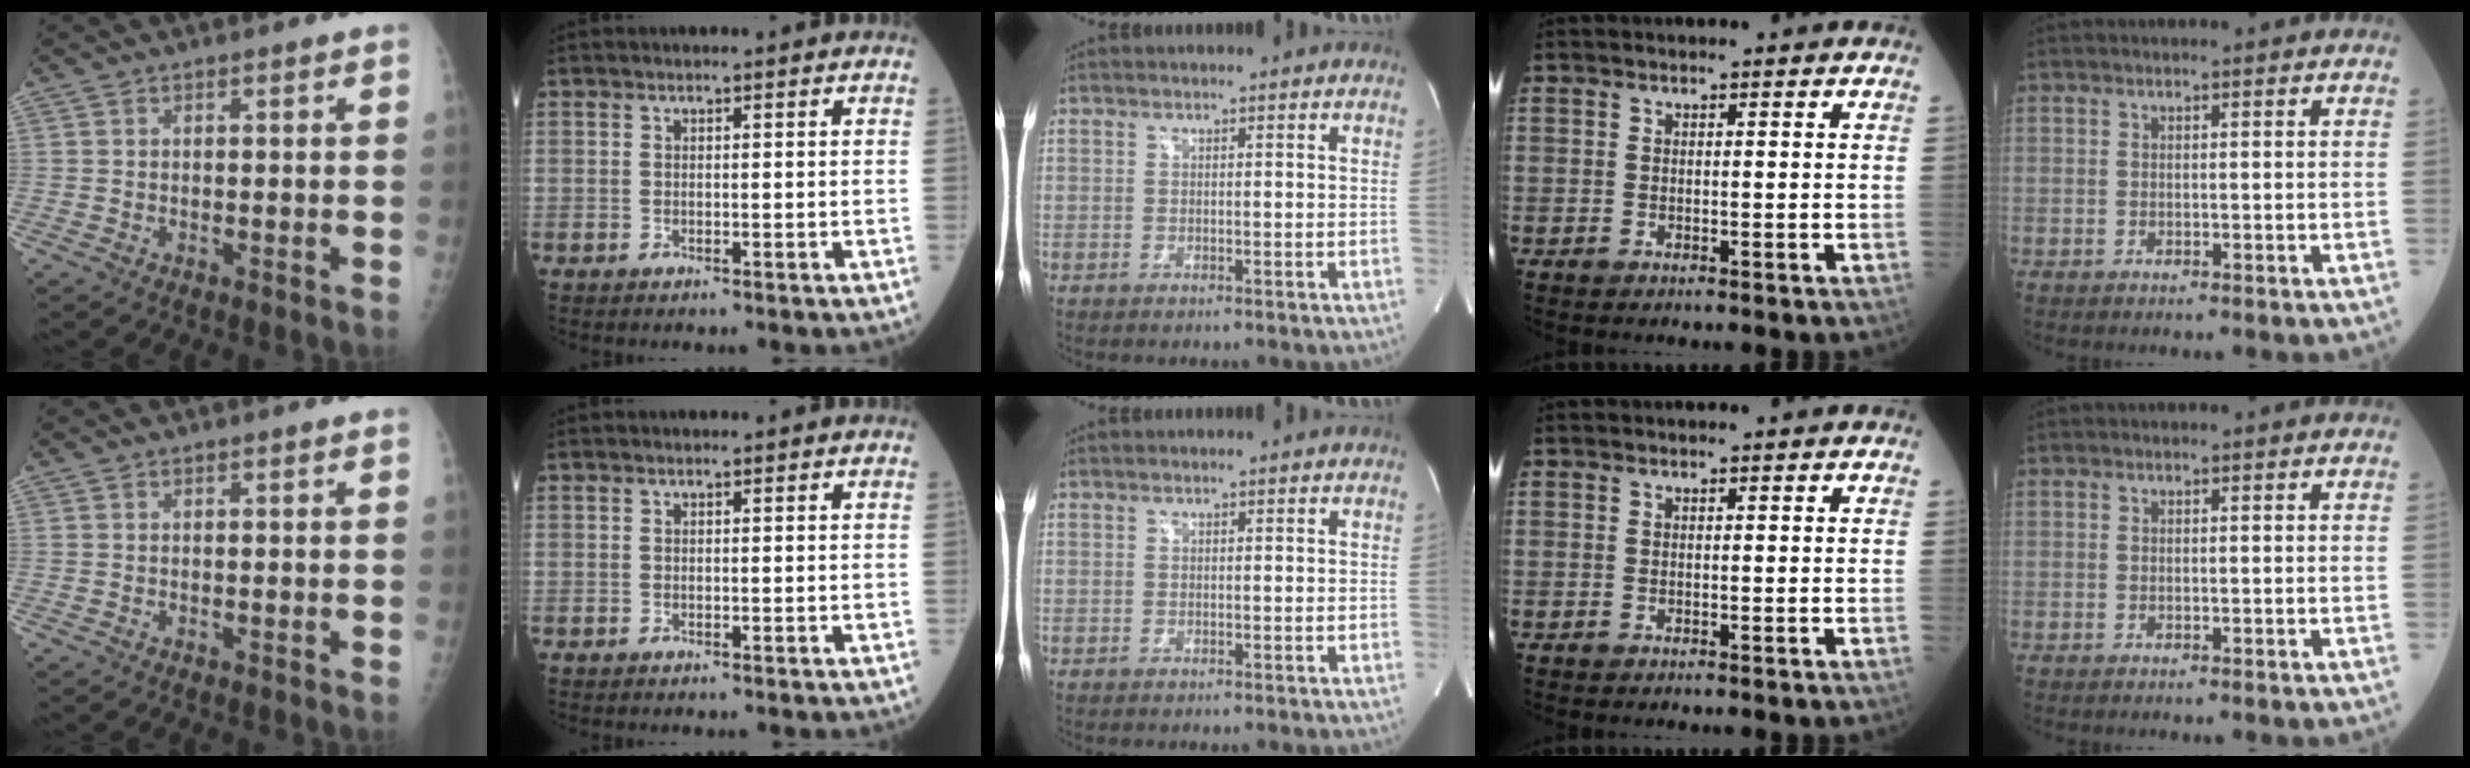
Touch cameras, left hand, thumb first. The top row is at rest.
{}